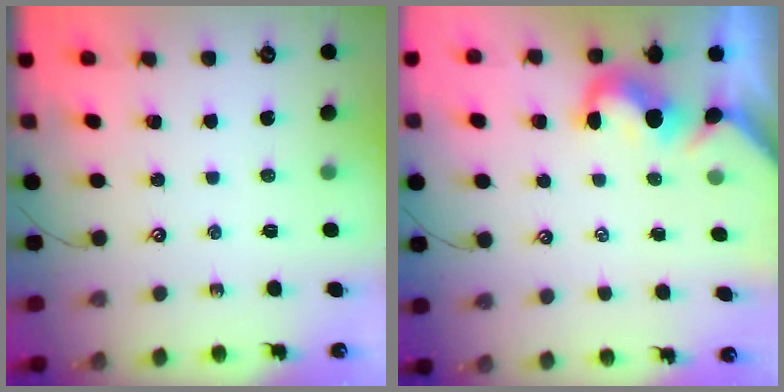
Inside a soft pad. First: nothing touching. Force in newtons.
{"total": 0.0}